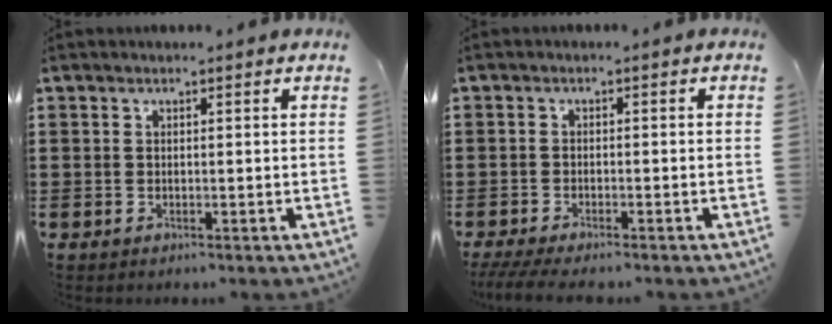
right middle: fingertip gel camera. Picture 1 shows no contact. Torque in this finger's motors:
{"motor_torque": [2.14, 0.00, 0.34, 0.09]}